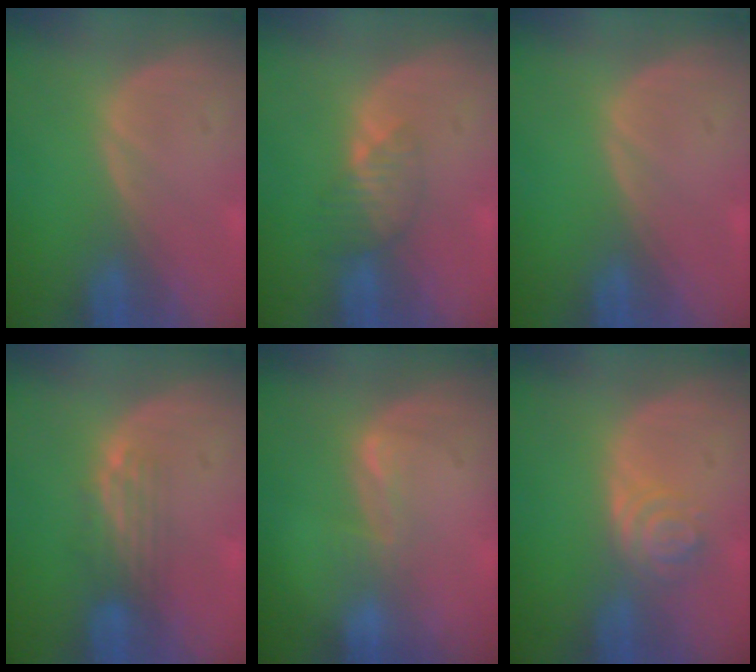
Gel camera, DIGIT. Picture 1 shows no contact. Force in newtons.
{"total": 3.4, "press": 3.1, "slide": 1.5}
{"total": 0.0}
{"total": 3.3, "press": 2.8, "slide": 1.7}
{"total": 2.0, "press": 2.0, "slide": 0.3}
{"total": 4.2, "press": 3.7, "slide": 2.0}